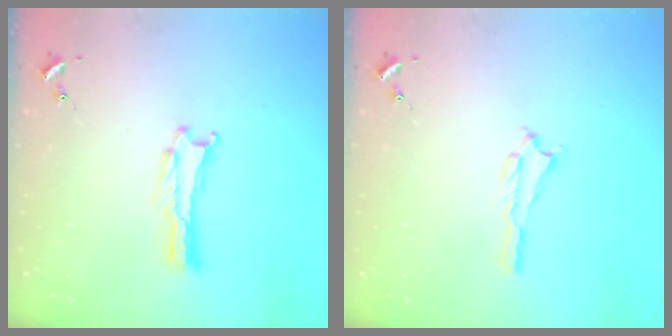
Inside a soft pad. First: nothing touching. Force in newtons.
{"total": 0.6, "press": 0.6, "slide": 0.2}